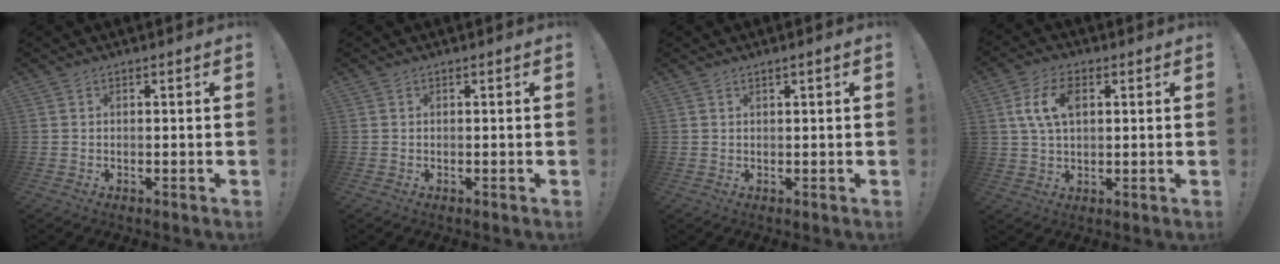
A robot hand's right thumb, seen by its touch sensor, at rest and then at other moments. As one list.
[{"total": 0.0}, {"total": 1.3, "force": [0.7, -0.1, 1.1], "torque": [-0.023, 0.002, 0.011]}, {"total": 9.3, "force": [2.4, 5.6, 7.0], "torque": [-0.138, 0.008, 0.046]}]